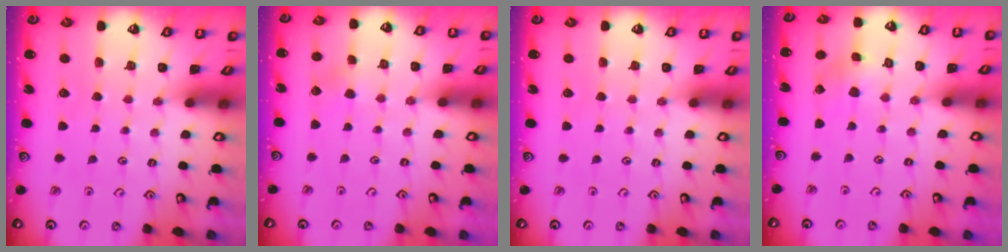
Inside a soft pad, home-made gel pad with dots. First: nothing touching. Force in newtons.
{"total": 2.1, "press": 2.1, "slide": 0.3}
{"total": 0.0}
{"total": 2.9, "press": 2.8, "slide": 0.2}